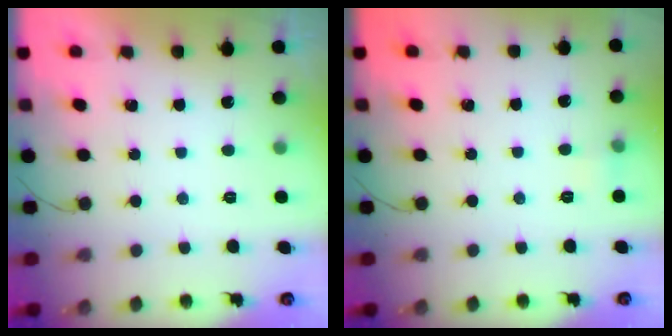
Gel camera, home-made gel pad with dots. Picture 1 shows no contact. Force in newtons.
{"total": 3.7, "press": 3.3, "slide": 1.5}